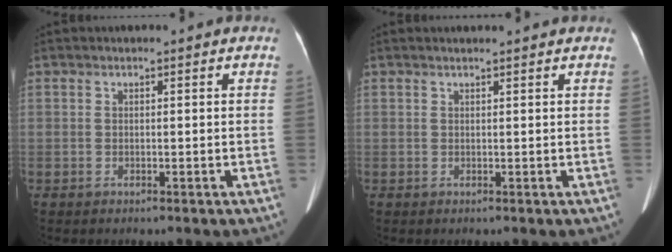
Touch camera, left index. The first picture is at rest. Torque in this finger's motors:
{"motor_torque": [-0.42, 0.13, -0.43, -0.04]}